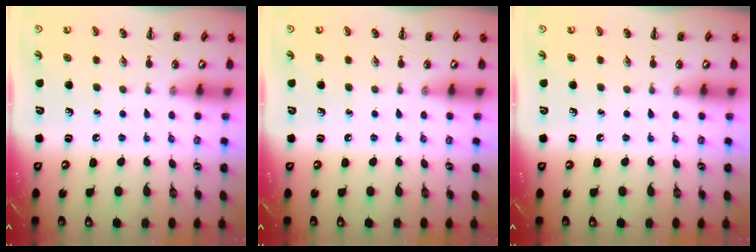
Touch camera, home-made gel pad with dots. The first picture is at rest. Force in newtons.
{"total": 0.0}
{"total": 0.0}